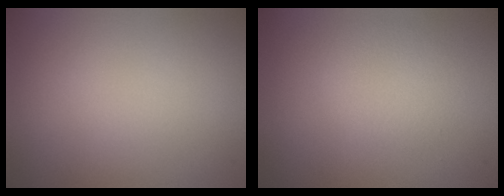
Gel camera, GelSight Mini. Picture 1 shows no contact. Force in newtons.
{"total": 2.0, "press": 2.0, "slide": 0.2}